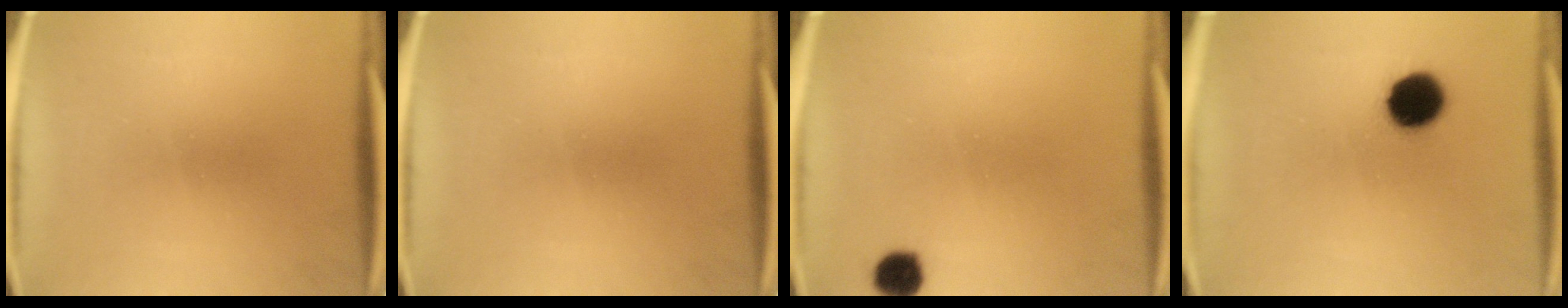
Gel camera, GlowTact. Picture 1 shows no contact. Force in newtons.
{"total": 0.0}
{"total": 4.1}
{"total": 9.5}